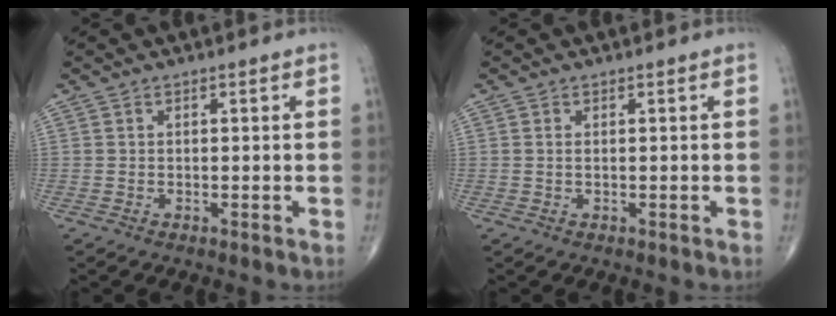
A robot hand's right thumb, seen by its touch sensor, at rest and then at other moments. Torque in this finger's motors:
{"motor_torque": [-0.15, 0.00, 0.19, 0.20, 0.05]}